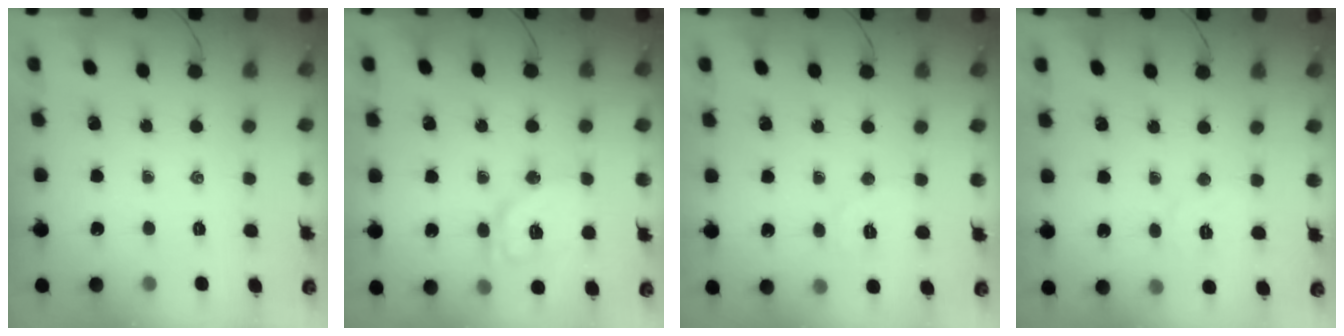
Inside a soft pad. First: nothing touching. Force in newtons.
{"total": 13.4, "press": 13.3, "slide": 1.9}
{"total": 5.6, "press": 5.5, "slide": 1.0}
{"total": 5.0, "press": 4.9, "slide": 1.1}